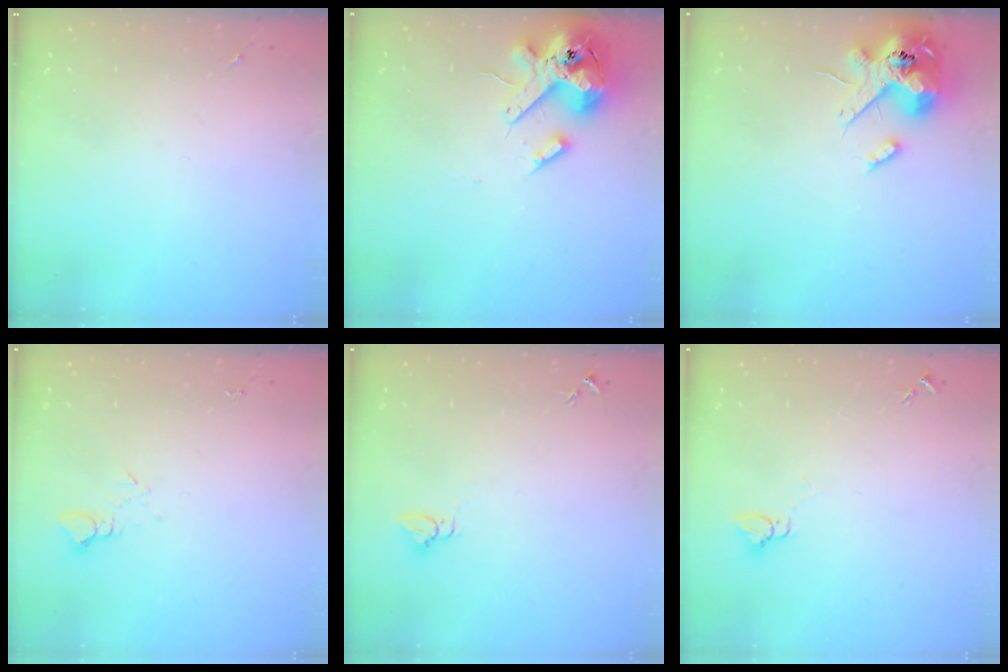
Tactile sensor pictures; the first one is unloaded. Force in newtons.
{"total": 14.5, "press": 14.4, "slide": 2.4}
{"total": 14.9, "press": 14.7, "slide": 2.6}
{"total": 2.7, "press": 2.7, "slide": 0.2}
{"total": 2.7, "press": 2.7, "slide": 0.1}
{"total": 3.2, "press": 3.2, "slide": 0.1}